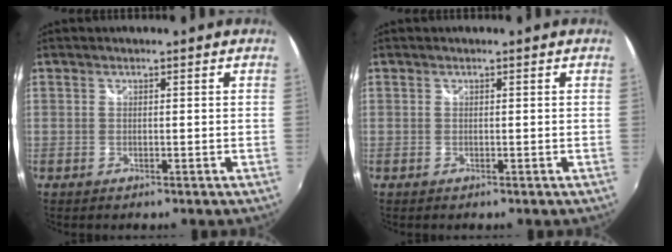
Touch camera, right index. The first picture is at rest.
{"total": 0.0}